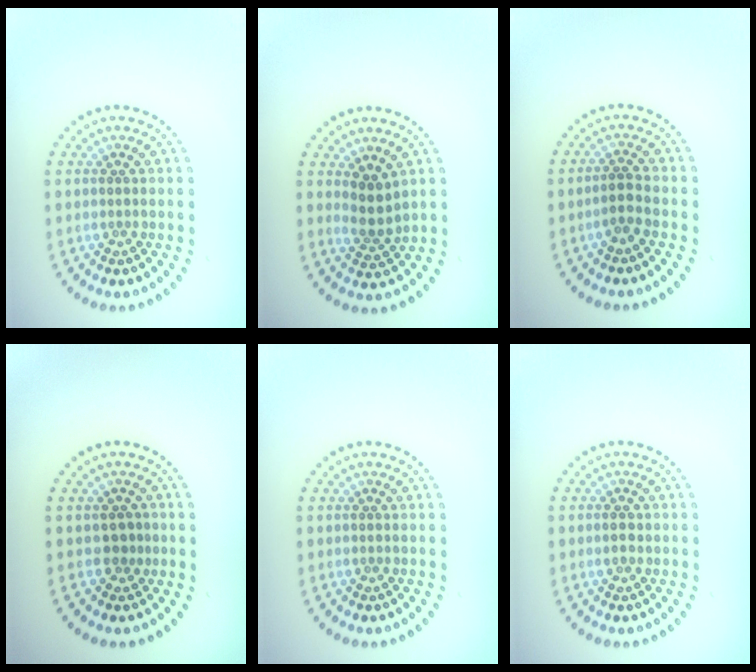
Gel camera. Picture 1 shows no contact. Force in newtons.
{"total": 2.3, "press": 1.8, "slide": 1.3}
{"total": 1.7, "press": 1.4, "slide": 0.9}
{"total": 1.3, "press": 1.0, "slide": 0.8}
{"total": 0.0}
{"total": 1.0, "press": 1.0, "slide": 0.2}